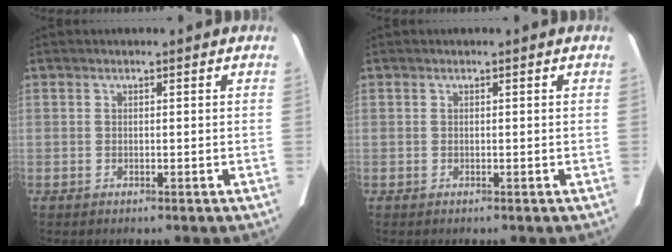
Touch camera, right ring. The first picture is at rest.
{"total": 0.0}